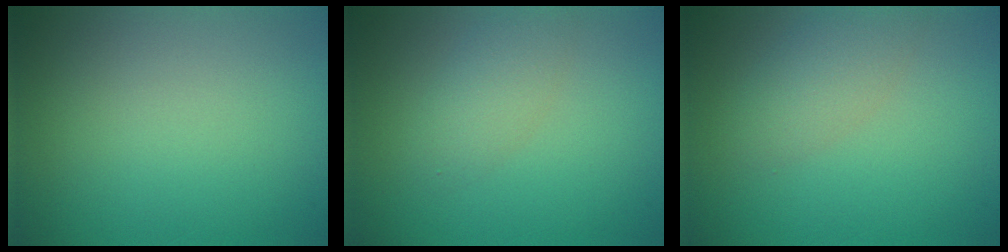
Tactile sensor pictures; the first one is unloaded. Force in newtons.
{"total": 2.2, "press": 2.2, "slide": 0.2}
{"total": 2.7, "press": 2.7, "slide": 0.1}